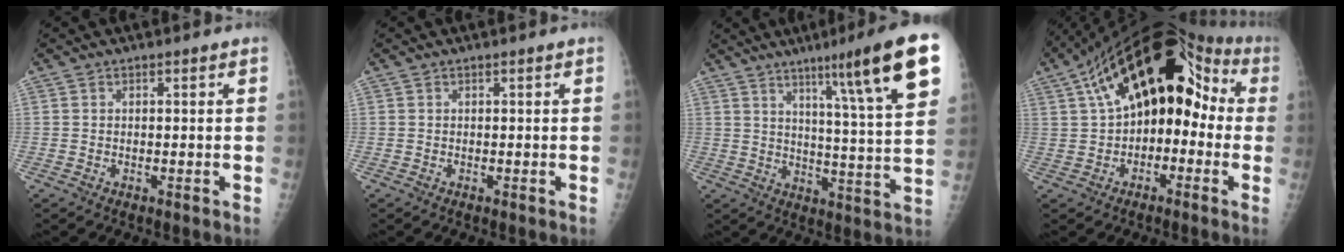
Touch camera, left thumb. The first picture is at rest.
{"total": 0.0}
{"total": 19.6, "force": [10.3, 1.5, 16.5], "torque": [-0.214, -0.037, 0.146]}
{"total": 20.4, "force": [2.2, 11.6, 16.6], "torque": [-0.229, 0.054, 0.022]}